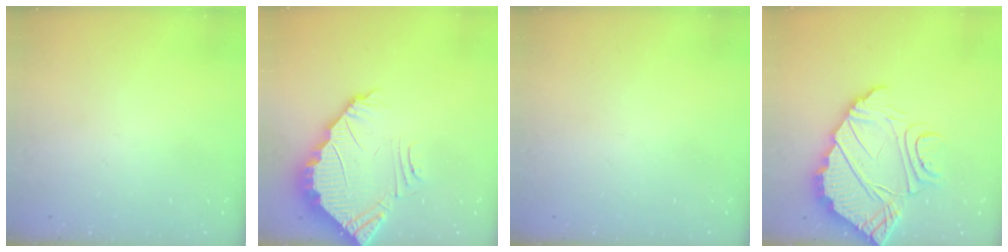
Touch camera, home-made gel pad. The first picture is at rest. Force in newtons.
{"total": 4.0, "press": 3.9, "slide": 0.3}
{"total": 0.0}
{"total": 12.8, "press": 12.7, "slide": 1.1}